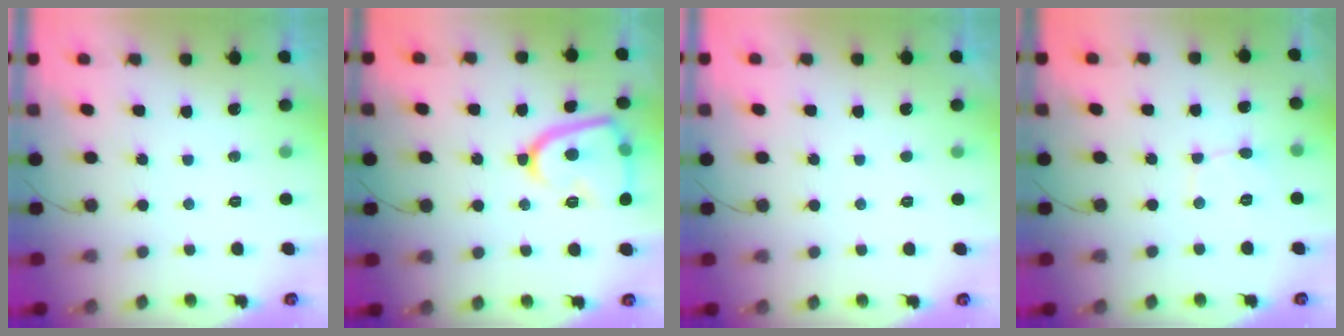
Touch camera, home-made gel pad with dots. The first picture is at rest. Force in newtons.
{"total": 14.7, "press": 14.6, "slide": 1.1}
{"total": 1.7, "press": 1.6, "slide": 0.2}
{"total": 2.4, "press": 2.4, "slide": 0.3}